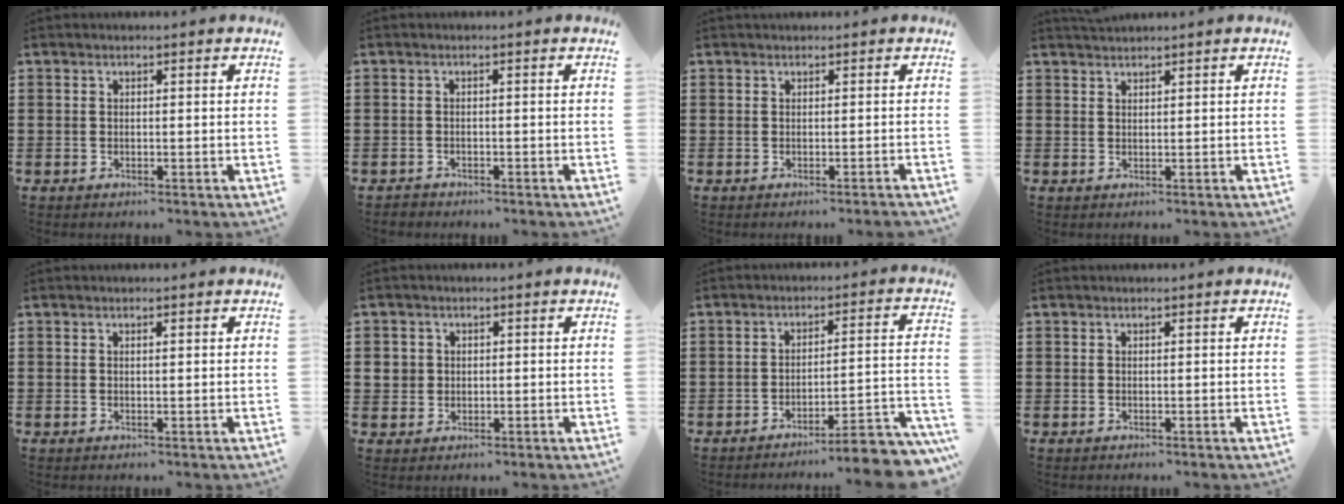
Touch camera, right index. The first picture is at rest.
{"total": 0.9, "force": [-0.9, 0.3, -0.1], "torque": [-0.002, 0.003, -0.021]}
{"total": 0.0}
{"total": 1.1, "force": [1.1, 0.1, 0.0], "torque": [-0.002, -0.001, 0.022]}
{"total": 0.6, "force": [0.2, 0.1, 0.6], "torque": [-0.012, 0.000, 0.004]}
{"total": 2.4, "force": [0.3, 2.2, 0.7], "torque": [-0.022, 0.009, 0.004]}
{"total": 5.9, "force": [-5.3, 0.2, 2.7], "torque": [-0.041, -0.008, -0.101]}
{"total": 0.0}